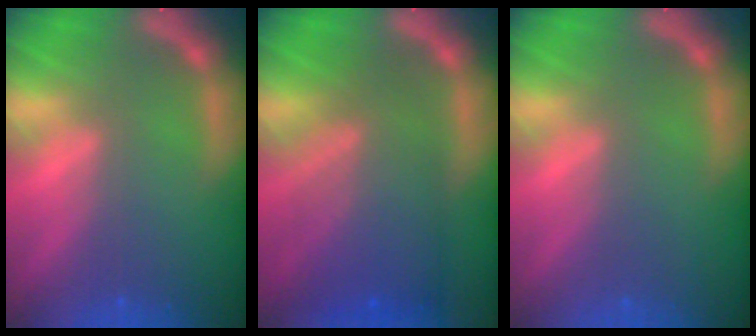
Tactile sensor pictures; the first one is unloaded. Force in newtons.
{"total": 8.1}
{"total": 0.0}